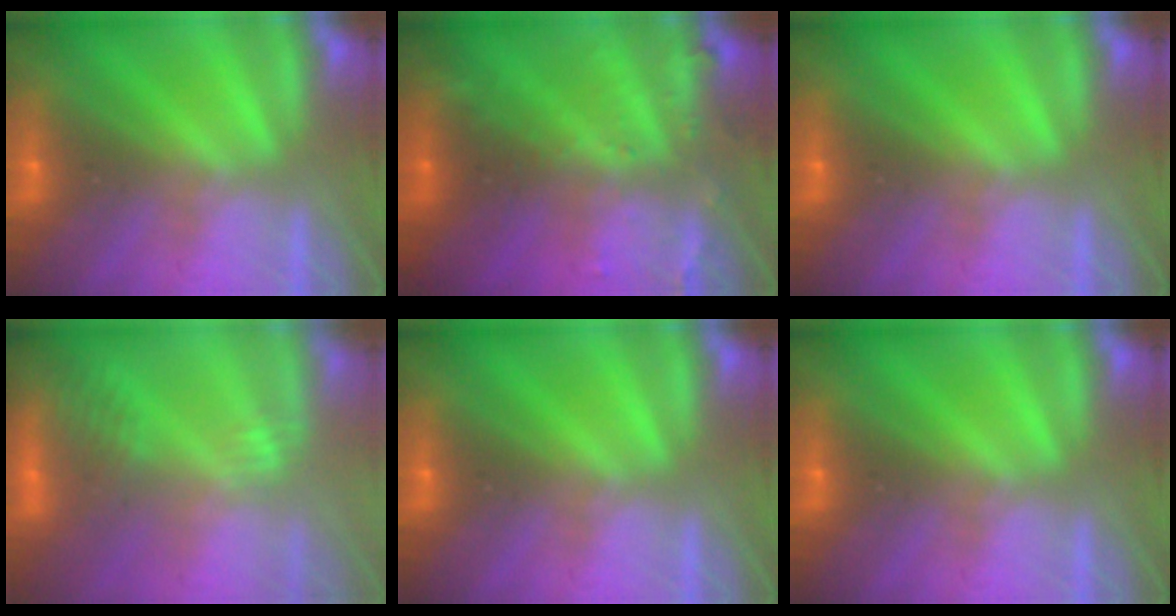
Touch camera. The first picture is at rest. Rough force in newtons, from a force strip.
{"total": 2.9}
{"total": 0.0}
{"total": 3.0}
{"total": 0.0}
{"total": 0.0}